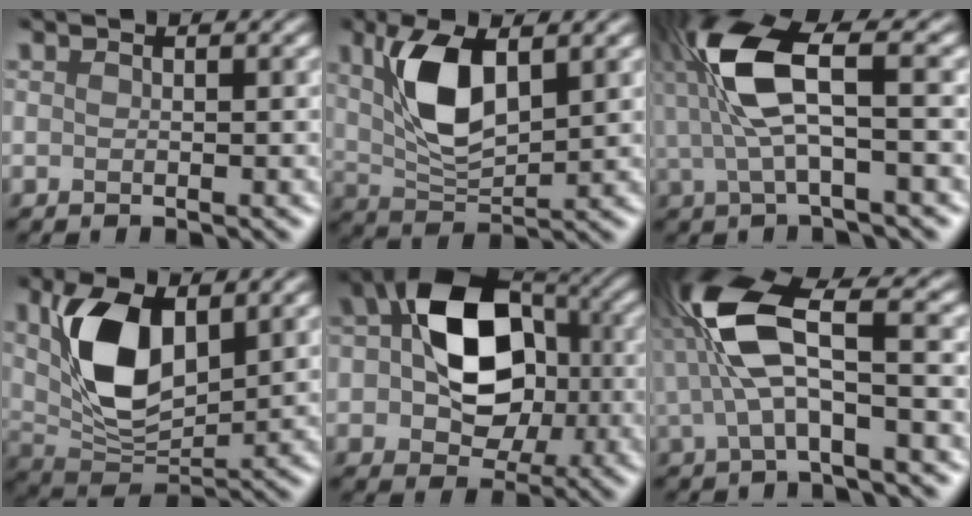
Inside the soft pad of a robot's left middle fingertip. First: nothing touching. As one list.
[{"total": 5.3, "force": [2.1, 2.0, 4.5], "torque": [-0.114, 0.005, 0.052]}, {"total": 6.7, "force": [1.2, 1.5, 6.5], "torque": [-0.164, 0.019, 0.028]}, {"total": 7.2, "force": [2.4, 3.7, 5.7], "torque": [-0.139, 0.001, 0.055]}, {"total": 10.2, "force": [0.7, 7.2, 7.1], "torque": [-0.126, 0.010, 0.016]}, {"total": 6.8, "force": [-0.1, 1.8, 6.6], "torque": [-0.160, 0.023, -0.001]}]